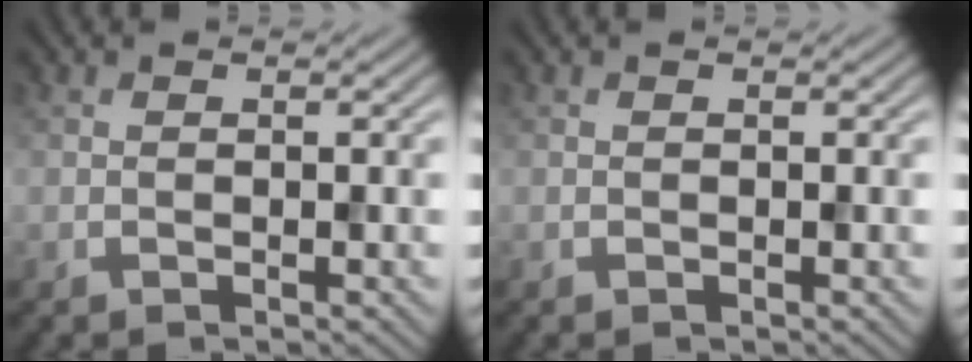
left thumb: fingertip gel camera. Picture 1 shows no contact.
{"total": 0.0}